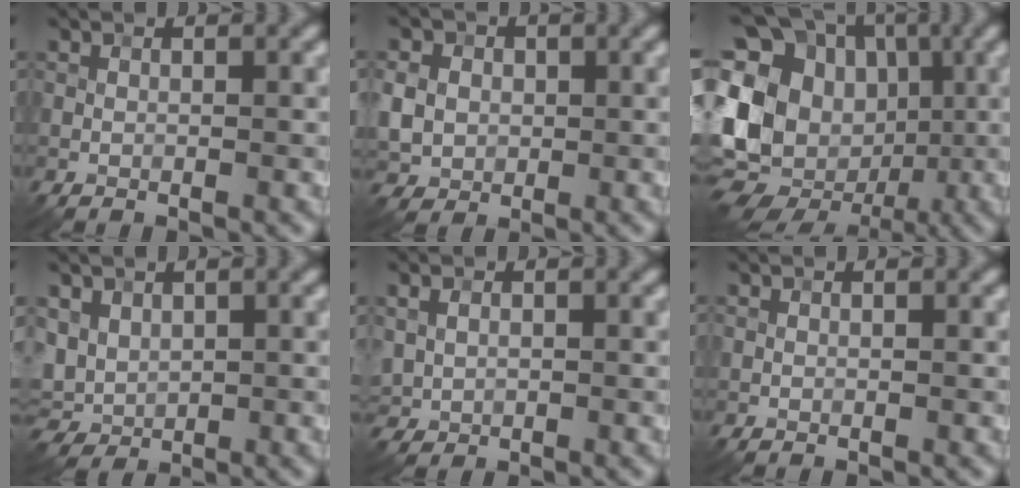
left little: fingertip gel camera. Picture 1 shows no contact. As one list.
[{"total": 6.4, "force": [1.2, 5.6, 2.8], "torque": [-0.065, 0.021, 0.005]}, {"total": 16.9, "force": [-0.9, 14.7, 8.3], "torque": [-0.168, 0.028, -0.052]}, {"total": 3.2, "force": [0.9, 2.6, 1.7], "torque": [-0.045, -0.001, 0.022]}, {"total": 2.3, "force": [0.4, 1.9, 1.3], "torque": [-0.027, -0.001, 0.010]}, {"total": 0.0}]